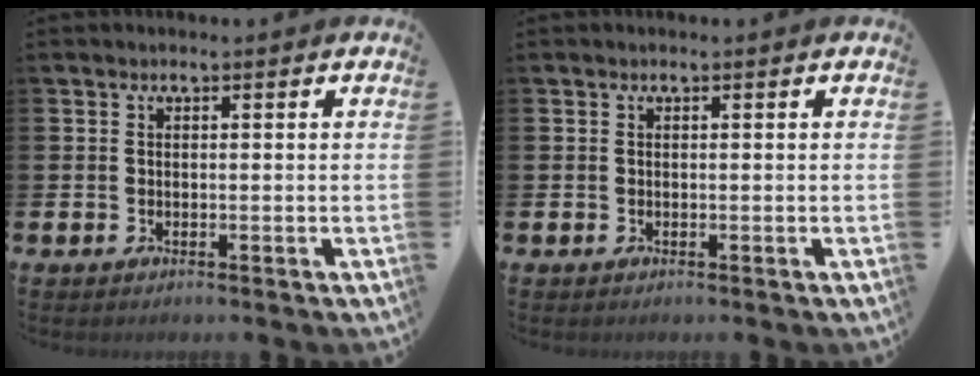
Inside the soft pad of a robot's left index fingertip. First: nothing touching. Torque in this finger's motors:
{"motor_torque": [0.00, 0.00, 0.00, 0.00]}